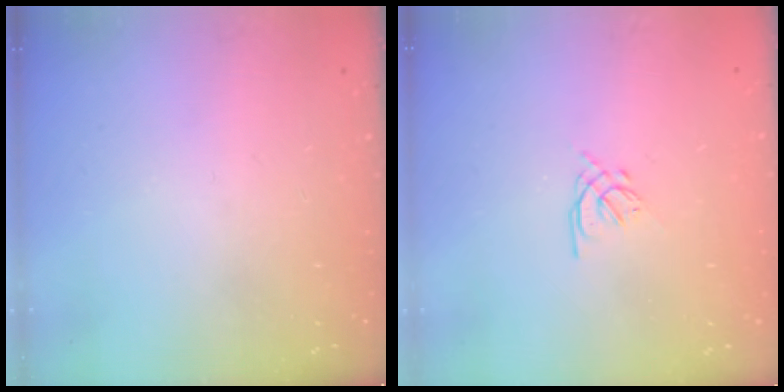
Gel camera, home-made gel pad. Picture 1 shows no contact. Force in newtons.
{"total": 1.6, "press": 1.5, "slide": 0.5}